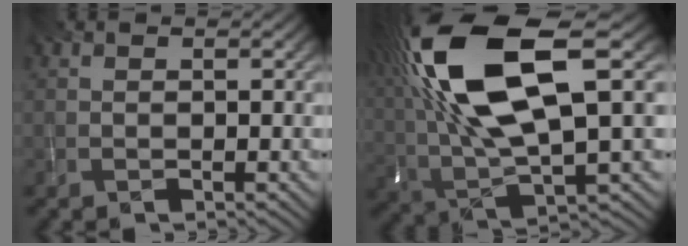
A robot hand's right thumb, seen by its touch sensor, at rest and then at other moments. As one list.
[{"total": 17.6, "force": [5.7, 6.3, 15.4], "torque": [-0.345, 0.015, 0.106]}]